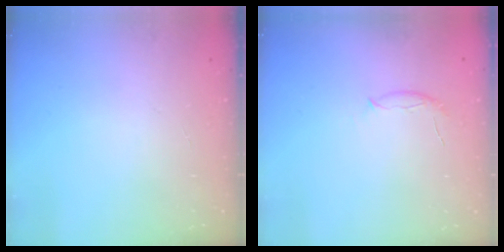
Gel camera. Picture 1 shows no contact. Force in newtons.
{"total": 5.6, "press": 5.5, "slide": 0.9}